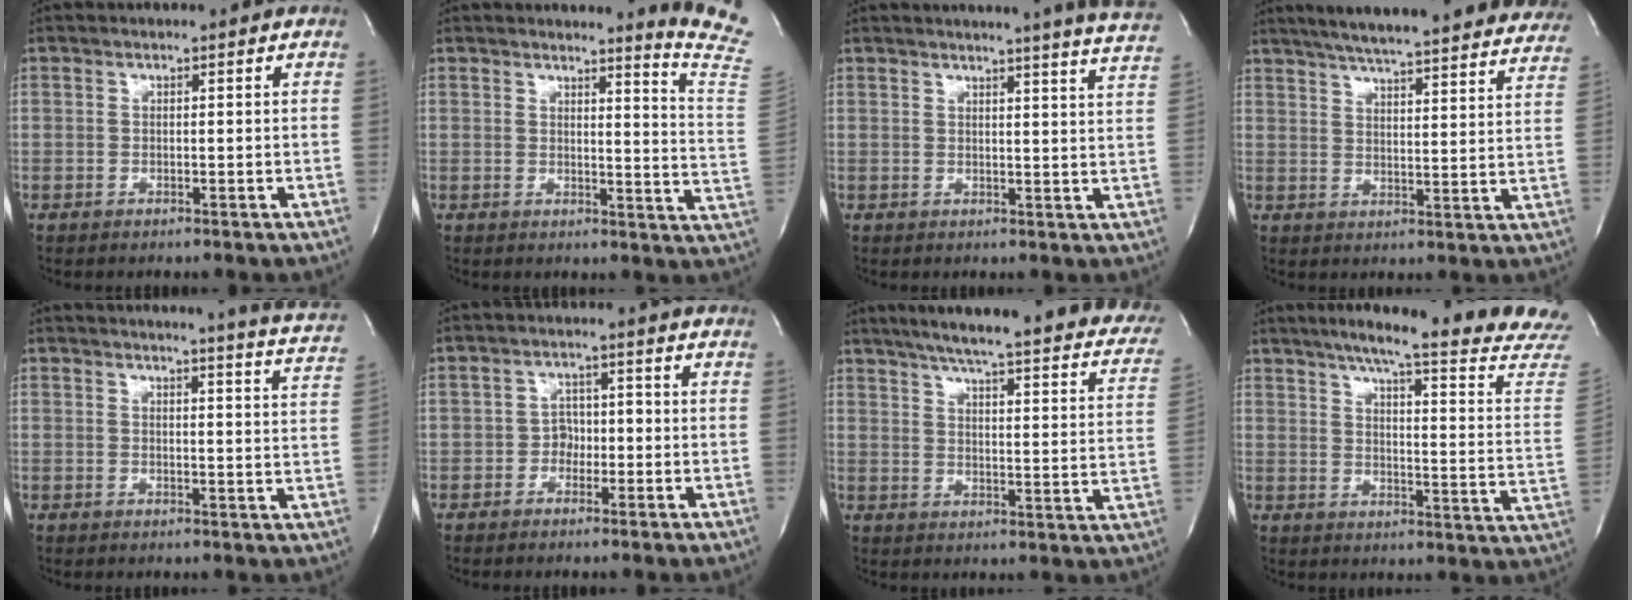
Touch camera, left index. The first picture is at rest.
{"total": 9.7, "force": [9.1, -2.6, 2.2], "torque": [-0.031, -0.125, 0.086]}
{"total": 13.6, "force": [12.6, -1.5, 4.9], "torque": [-0.073, -0.075, 0.127]}
{"total": 31.6, "force": [28.2, 3.8, 13.7], "torque": [-0.215, -0.050, 0.342]}
{"total": 12.5, "force": [12.0, -1.2, 3.4], "torque": [-0.047, -0.085, 0.115]}
{"total": 2.7, "force": [-1.1, 2.1, 1.4], "torque": [-0.015, 0.008, -0.022]}
{"total": 31.5, "force": [26.3, 3.9, 16.8], "torque": [-0.204, -0.045, 0.313]}
{"total": 23.1, "force": [19.8, -0.7, 11.9], "torque": [-0.174, -0.070, 0.245]}